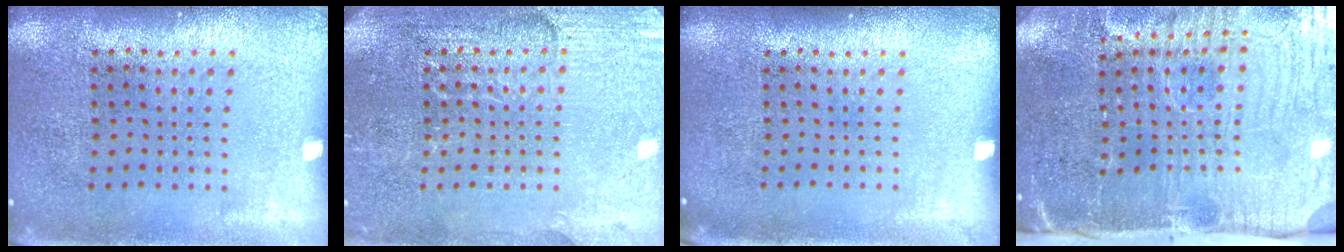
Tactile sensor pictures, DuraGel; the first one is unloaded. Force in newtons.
{"total": 2.9, "press": 2.9, "slide": 0.3}
{"total": 0.0}
{"total": 5.3, "press": 4.4, "slide": 2.9}